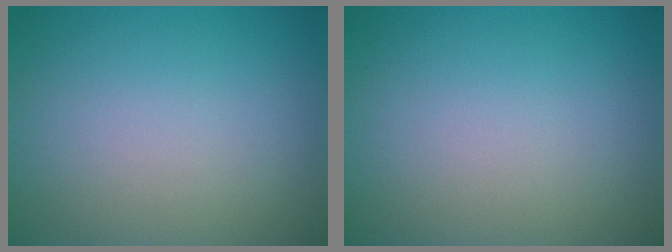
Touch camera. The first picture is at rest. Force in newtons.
{"total": 0.0}